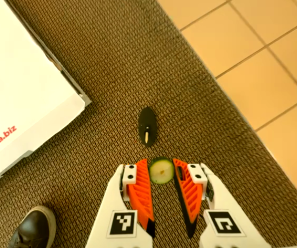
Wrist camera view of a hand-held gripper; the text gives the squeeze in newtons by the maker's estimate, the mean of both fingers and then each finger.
{"total": 6.4, "left": 6.0, "right": 6.7}